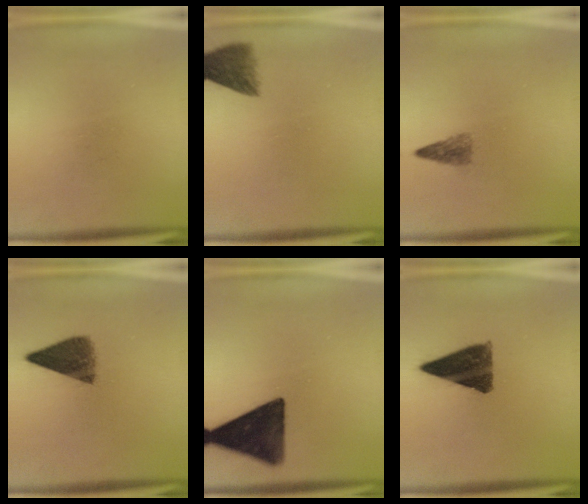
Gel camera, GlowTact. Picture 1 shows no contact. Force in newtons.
{"total": 5.0}
{"total": 2.2}
{"total": 6.9}
{"total": 14.6}
{"total": 10.7}